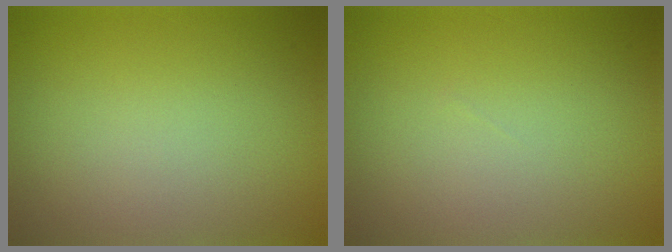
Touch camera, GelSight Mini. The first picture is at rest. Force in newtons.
{"total": 0.0}